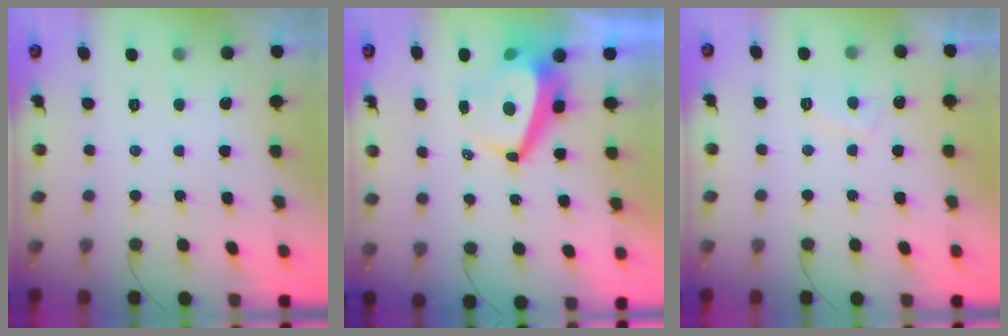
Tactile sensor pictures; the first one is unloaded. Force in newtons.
{"total": 9.2, "press": 9.1, "slide": 0.9}
{"total": 4.2, "press": 4.1, "slide": 0.9}